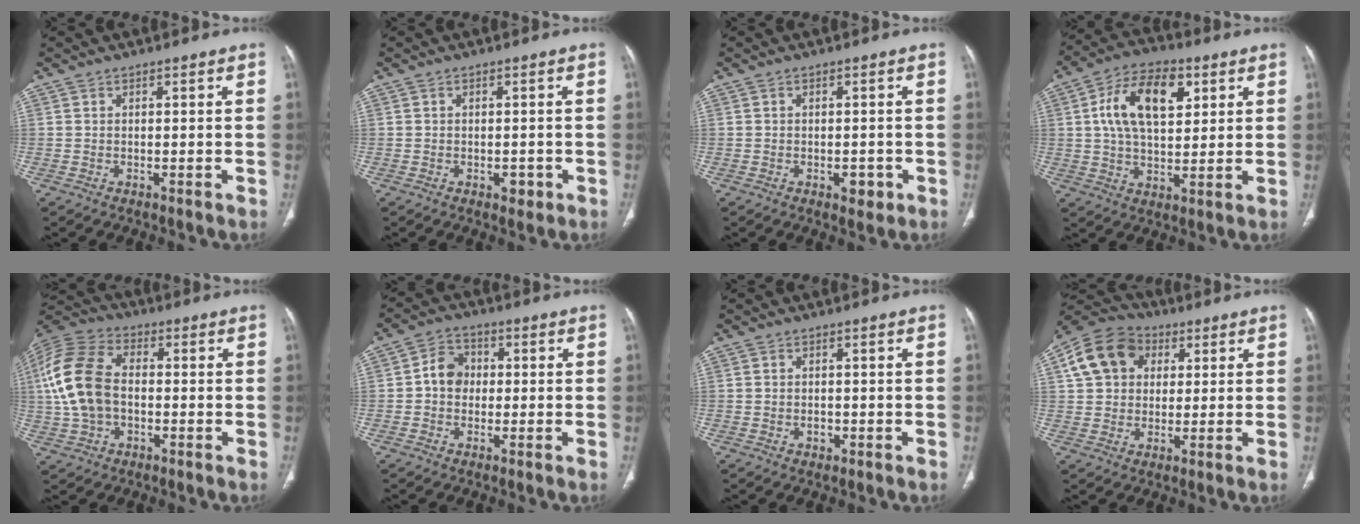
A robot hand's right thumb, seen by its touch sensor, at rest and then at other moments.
{"total": 2.0, "force": [-0.7, 1.4, 1.3], "torque": [-0.007, 0.002, -0.005]}
{"total": 2.8, "force": [-1.0, 1.7, 1.9], "torque": [-0.011, 0.003, -0.008]}
{"total": 14.8, "force": [4.5, 8.3, 11.4], "torque": [-0.183, 0.002, 0.076]}
{"total": 16.0, "force": [-0.2, 10.7, 11.9], "torque": [-0.251, 0.027, -0.006]}
{"total": 5.9, "force": [0.0, 5.0, 3.1], "torque": [-0.035, 0.017, -0.010]}
{"total": 1.6, "force": [-0.4, 1.3, 0.9], "torque": [-0.010, 0.003, -0.003]}
{"total": 13.1, "force": [4.0, 10.4, 6.9], "torque": [-0.113, 0.011, 0.060]}